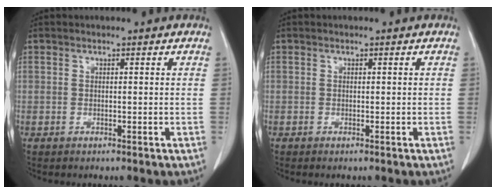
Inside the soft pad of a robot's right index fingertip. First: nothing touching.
{"total": 0.0}